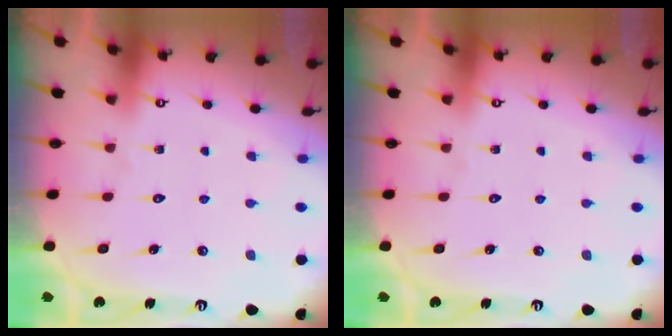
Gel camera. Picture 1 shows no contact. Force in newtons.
{"total": 0.0}